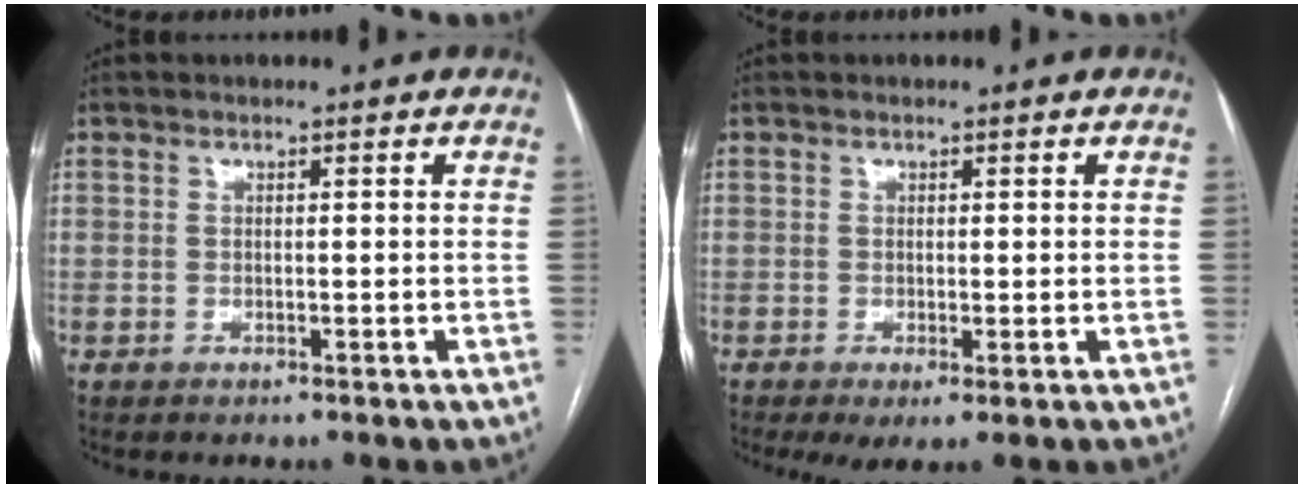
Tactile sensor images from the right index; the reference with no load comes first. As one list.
[{"total": 2.9, "force": [-1.1, 0.6, 2.6], "torque": [-0.041, -0.010, -0.013]}]